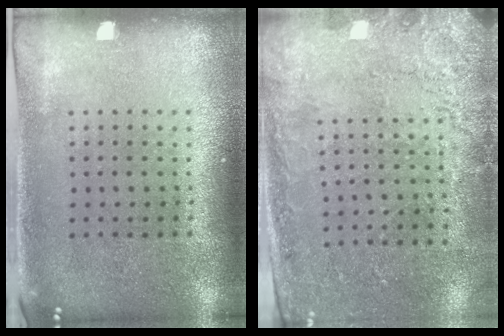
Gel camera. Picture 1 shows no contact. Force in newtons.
{"total": 2.6, "press": 2.3, "slide": 1.1}